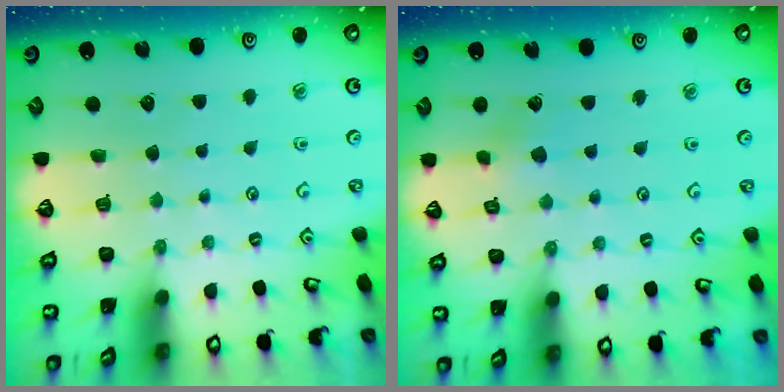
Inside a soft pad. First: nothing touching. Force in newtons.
{"total": 3.2, "press": 3.2, "slide": 0.3}